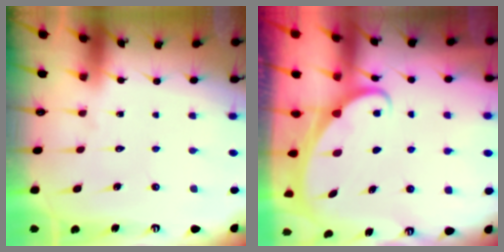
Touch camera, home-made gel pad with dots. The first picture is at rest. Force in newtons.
{"total": 2.4, "press": 2.4, "slide": 0.3}